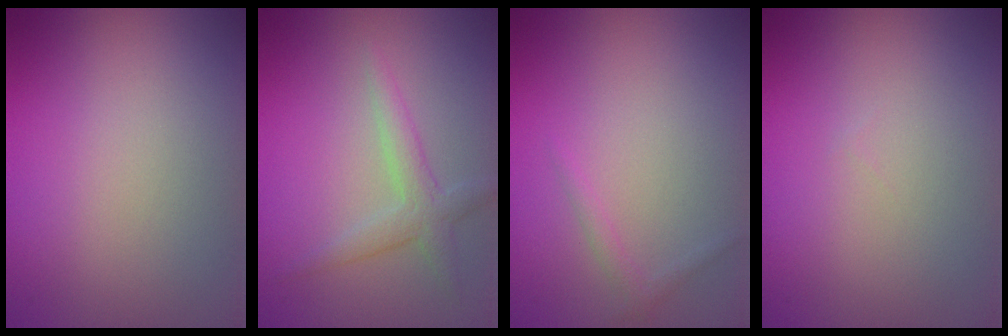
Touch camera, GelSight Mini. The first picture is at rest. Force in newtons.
{"total": 2.4, "press": 2.4, "slide": 0.1}
{"total": 0.9, "press": 0.9, "slide": 0.1}
{"total": 0.0}